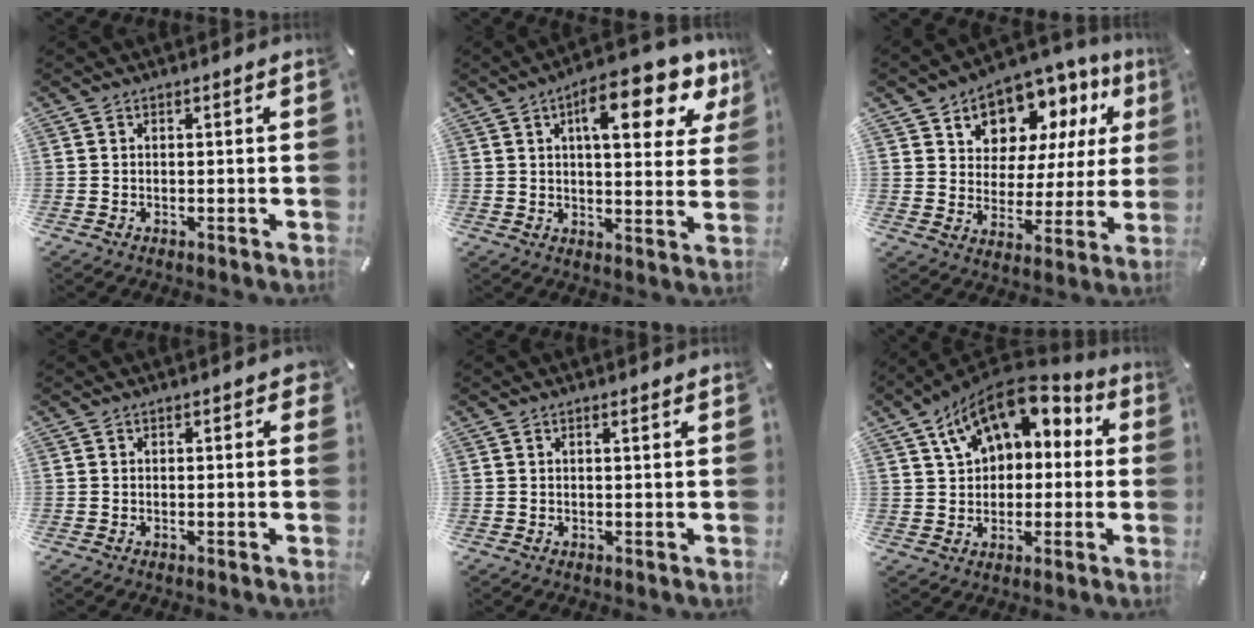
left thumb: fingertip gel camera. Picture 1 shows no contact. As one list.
[{"total": 14.3, "force": [7.7, 5.5, 10.8], "torque": [-0.142, -0.038, 0.120]}, {"total": 10.4, "force": [7.3, 7.1, 2.0], "torque": [-0.046, -0.070, 0.134]}, {"total": 1.0, "force": [0.2, 0.5, 0.8], "torque": [-0.008, 0.001, 0.000]}, {"total": 0.6, "force": [0.3, 0.0, 0.5], "torque": [-0.009, -0.001, 0.006]}, {"total": 13.7, "force": [6.5, 9.4, 7.5], "torque": [-0.126, -0.030, 0.119]}]